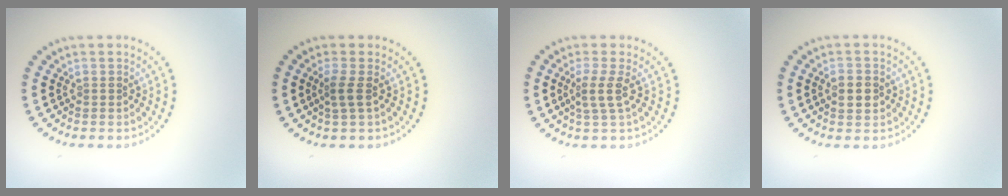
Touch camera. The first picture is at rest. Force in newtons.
{"total": 1.6, "press": 1.2, "slide": 1.0}
{"total": 2.2, "press": 1.6, "slide": 1.4}
{"total": 2.5, "press": 2.5, "slide": 0.1}